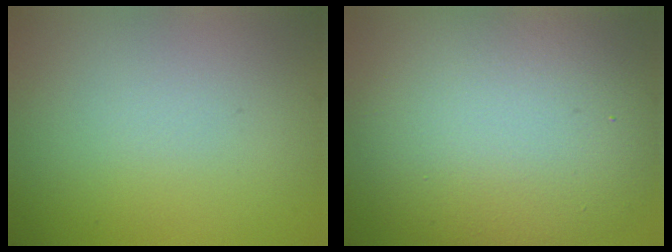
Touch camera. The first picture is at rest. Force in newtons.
{"total": 13.4, "press": 13.4, "slide": 0.5}